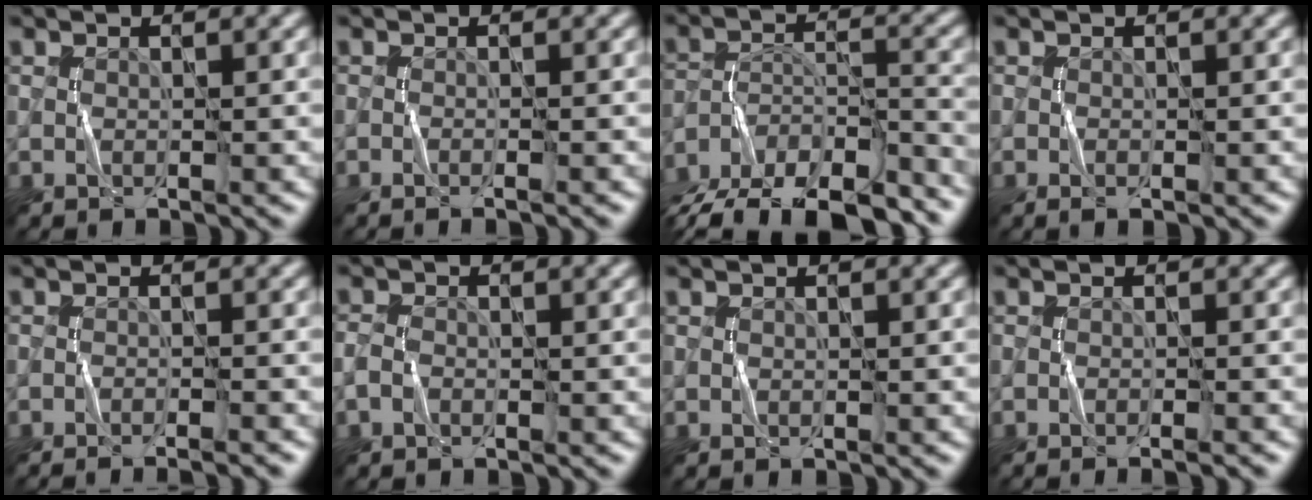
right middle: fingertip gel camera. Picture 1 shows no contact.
{"total": 1.8, "force": [-0.7, 0.6, 1.6], "torque": [-0.011, -0.001, -0.017]}
{"total": 14.4, "force": [-12.5, 4.9, 5.2], "torque": [-0.088, -0.008, -0.174]}
{"total": 0.7, "force": [-0.2, 0.1, 0.6], "torque": [-0.009, -0.003, -0.004]}
{"total": 3.6, "force": [-2.8, 0.6, 2.1], "torque": [-0.022, 0.005, -0.043]}
{"total": 1.2, "force": [-0.7, 0.7, 0.7], "torque": [-0.016, 0.003, -0.017]}
{"total": 0.0}
{"total": 2.2, "force": [-1.4, 0.4, 1.6], "torque": [-0.011, 0.004, -0.027]}